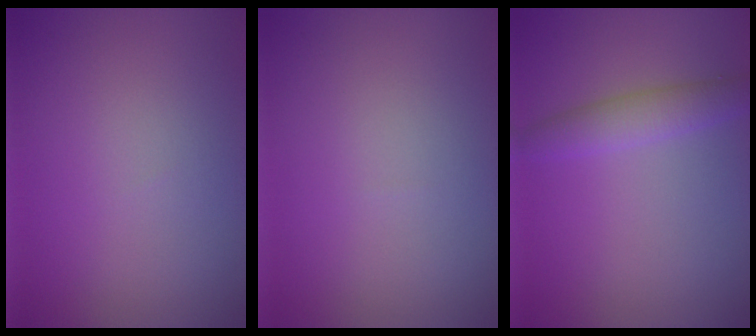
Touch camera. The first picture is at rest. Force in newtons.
{"total": 0.0}
{"total": 2.4, "press": 2.4, "slide": 0.1}